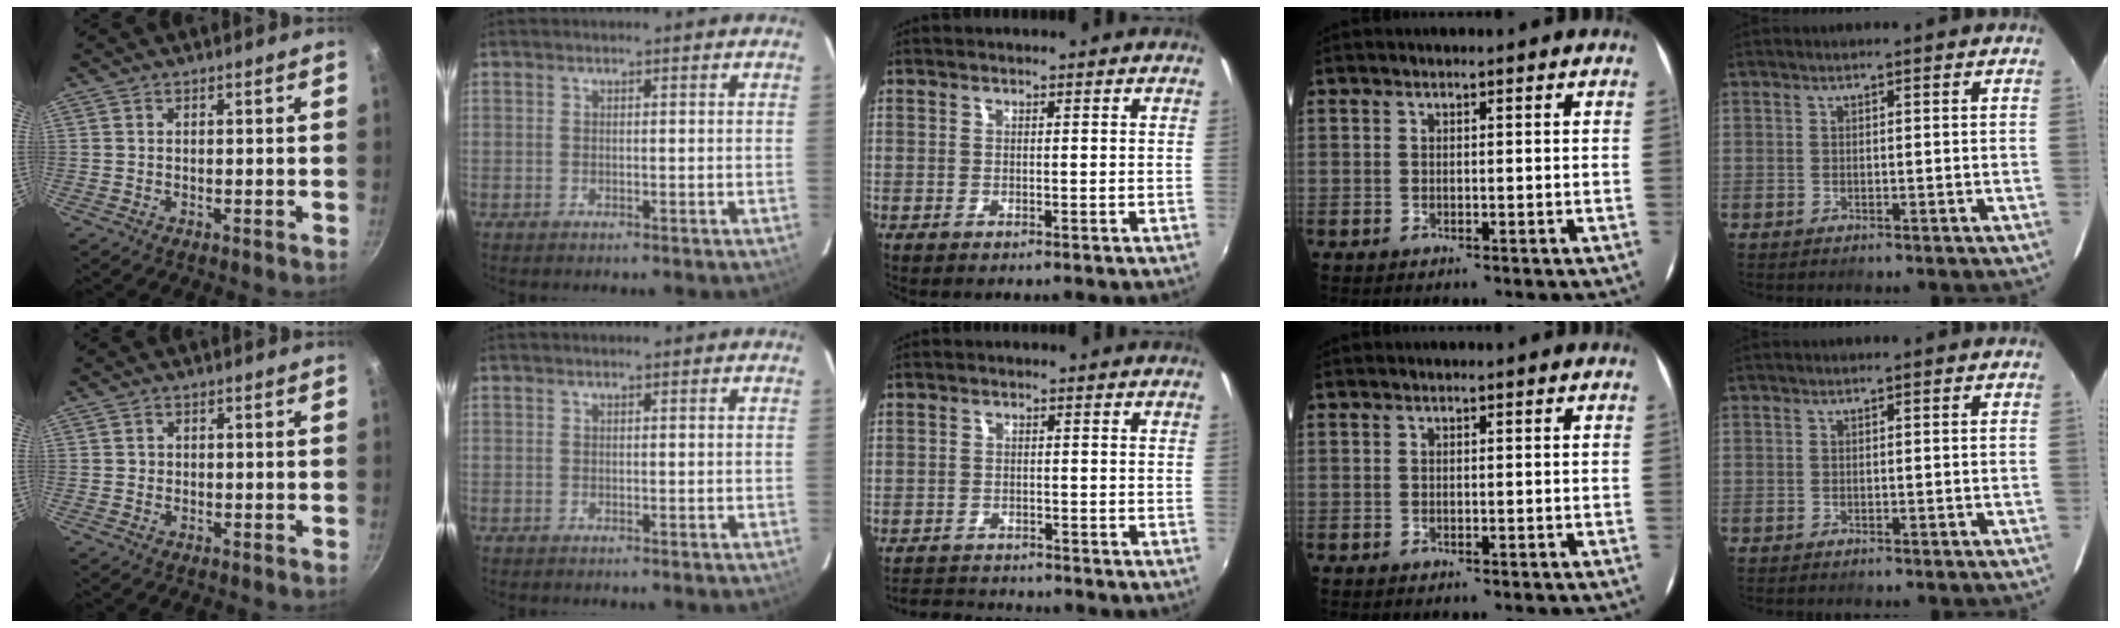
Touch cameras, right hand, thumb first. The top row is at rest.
{"thumb": {"total": 0.6, "force": [0.0, 0.6, 0.0], "torque": [0.004, 0.001, -0.001]}, "middle": {"total": 4.6, "force": [-4.4, 1.4, 0.2], "torque": [-0.021, 0.011, -0.076]}}